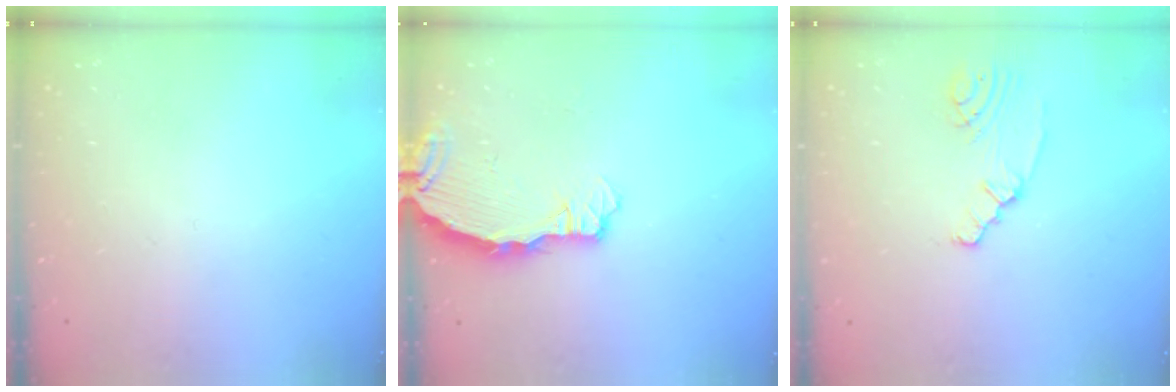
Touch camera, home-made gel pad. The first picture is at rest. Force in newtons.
{"total": 4.4, "press": 4.4, "slide": 0.1}
{"total": 2.2, "press": 2.2, "slide": 0.4}